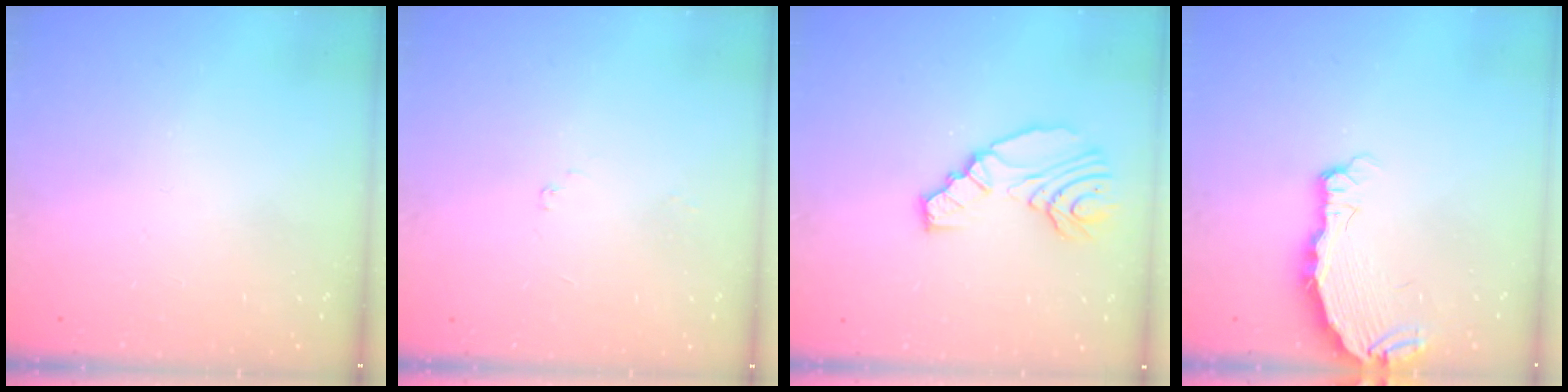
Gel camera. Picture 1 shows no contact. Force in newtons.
{"total": 0.9, "press": 0.9, "slide": 0.1}
{"total": 12.4, "press": 11.6, "slide": 4.3}
{"total": 4.4, "press": 4.4, "slide": 0.5}